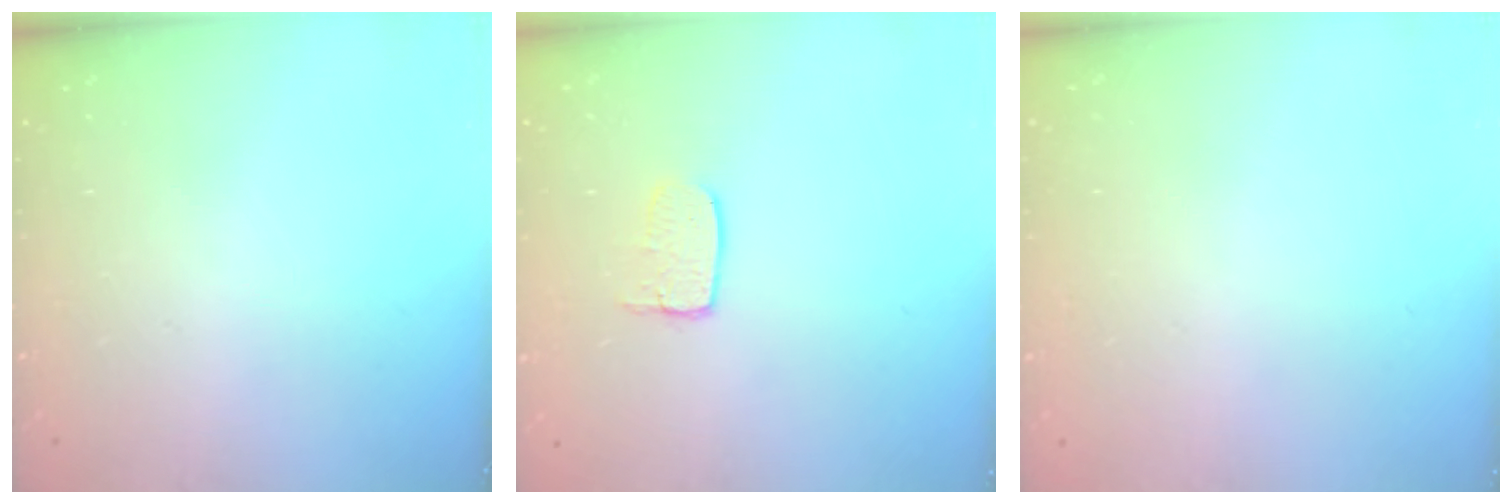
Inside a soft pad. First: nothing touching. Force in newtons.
{"total": 6.0, "press": 6.0, "slide": 0.5}
{"total": 0.0}